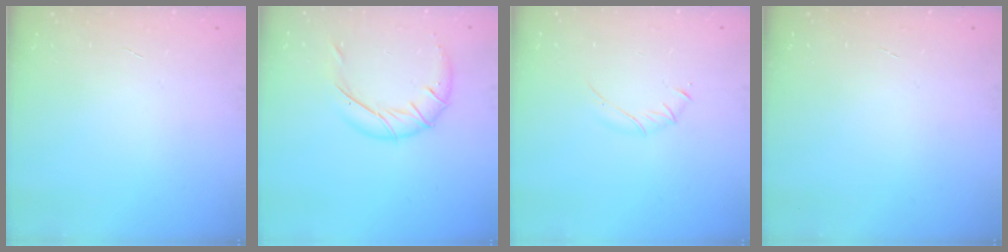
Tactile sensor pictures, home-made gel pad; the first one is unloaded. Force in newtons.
{"total": 12.0, "press": 12.0, "slide": 0.7}
{"total": 3.2, "press": 3.1, "slide": 0.7}
{"total": 0.0}